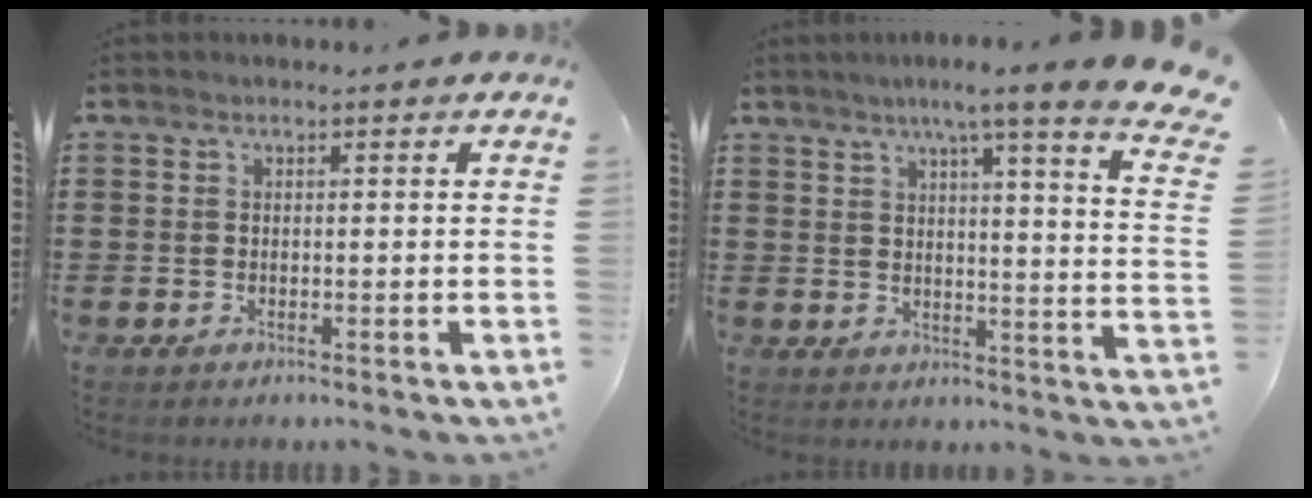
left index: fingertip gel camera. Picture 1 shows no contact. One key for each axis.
{"total": 6.3, "fx": 4.5, "fy": -1.2, "fz": 4.2, "tx": -0.087, "ty": -0.036, "tz": 0.063}